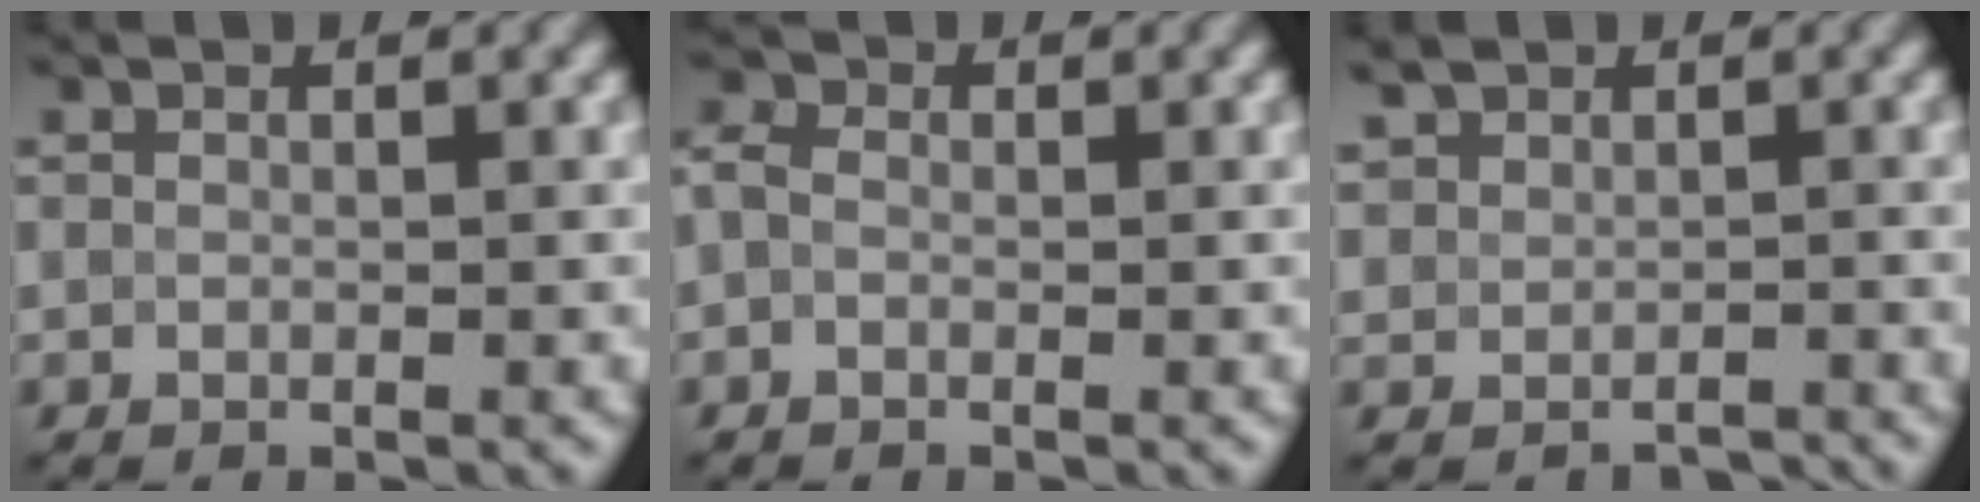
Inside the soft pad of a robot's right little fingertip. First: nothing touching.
{"total": 1.7, "force": [-0.3, 1.3, 1.0], "torque": [-0.025, 0.008, -0.020]}
{"total": 2.4, "force": [0.5, 2.3, 0.4], "torque": [0.006, 0.000, 0.011]}